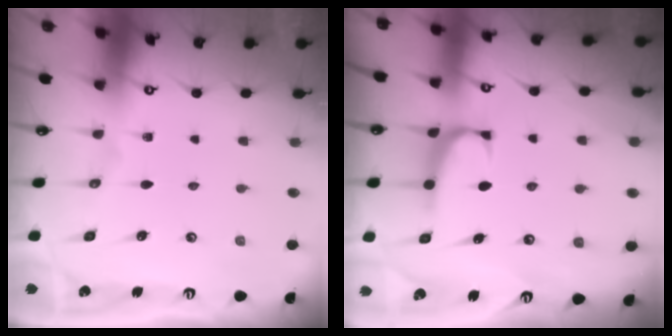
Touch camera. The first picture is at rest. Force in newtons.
{"total": 1.0, "press": 0.6, "slide": 0.7}